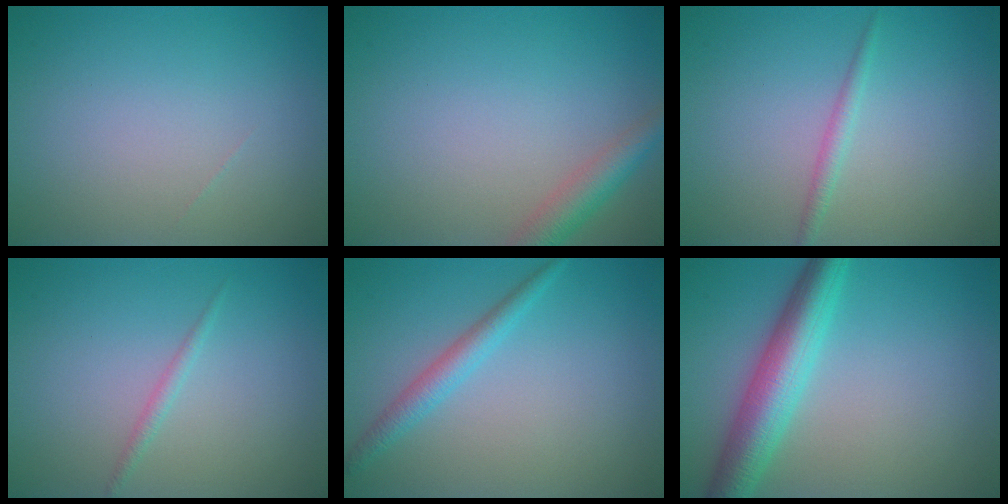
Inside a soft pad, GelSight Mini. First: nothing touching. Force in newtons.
{"total": 2.9, "press": 2.9, "slide": 0.1}
{"total": 1.2, "press": 1.2, "slide": 0.1}
{"total": 0.9, "press": 0.9, "slide": 0.1}
{"total": 2.2, "press": 2.2, "slide": 0.1}
{"total": 5.9, "press": 5.9, "slide": 0.2}